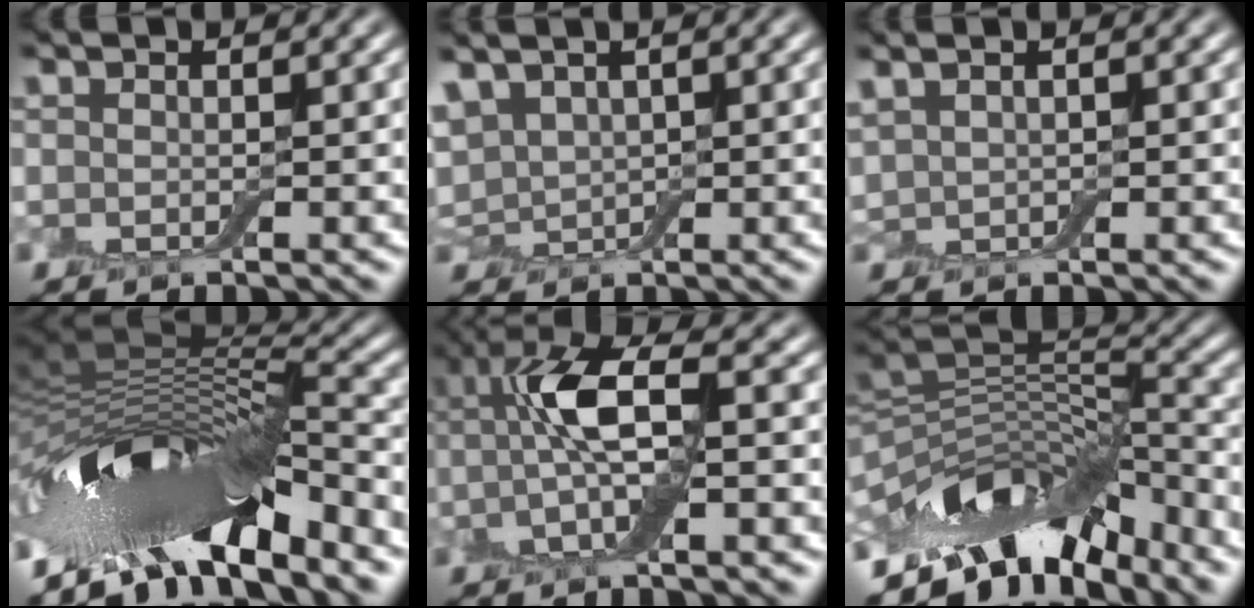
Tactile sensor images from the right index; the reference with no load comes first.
{"total": 2.7, "force": [1.0, 1.9, 1.7], "torque": [-0.041, 0.006, 0.021]}
{"total": 1.3, "force": [1.1, 0.7, 0.4], "torque": [-0.015, 0.009, 0.028]}
{"total": 13.9, "force": [-7.4, 4.4, 10.9], "torque": [-0.190, 0.012, -0.118]}
{"total": 6.0, "force": [-0.3, 2.1, 5.6], "torque": [-0.118, 0.015, -0.014]}
{"total": 9.8, "force": [-7.7, 4.4, 4.2], "torque": [-0.057, 0.004, -0.139]}